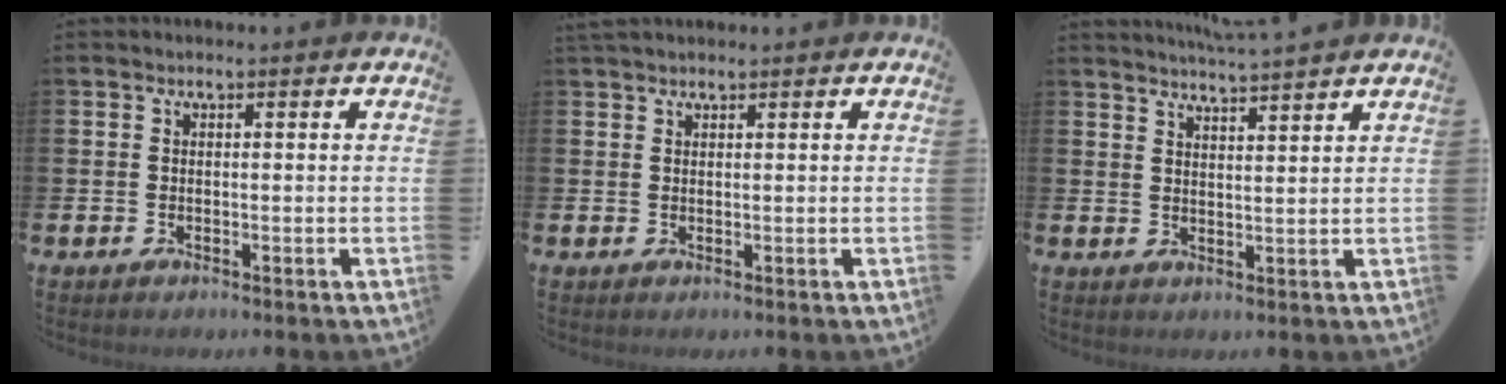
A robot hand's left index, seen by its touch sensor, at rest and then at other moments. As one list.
[{"total": 1.2, "force": [1.1, 0.2, 0.2], "torque": [0.004, -0.001, 0.019]}, {"total": 4.0, "force": [3.9, -0.9, 0.3], "torque": [-0.008, -0.025, 0.068]}]